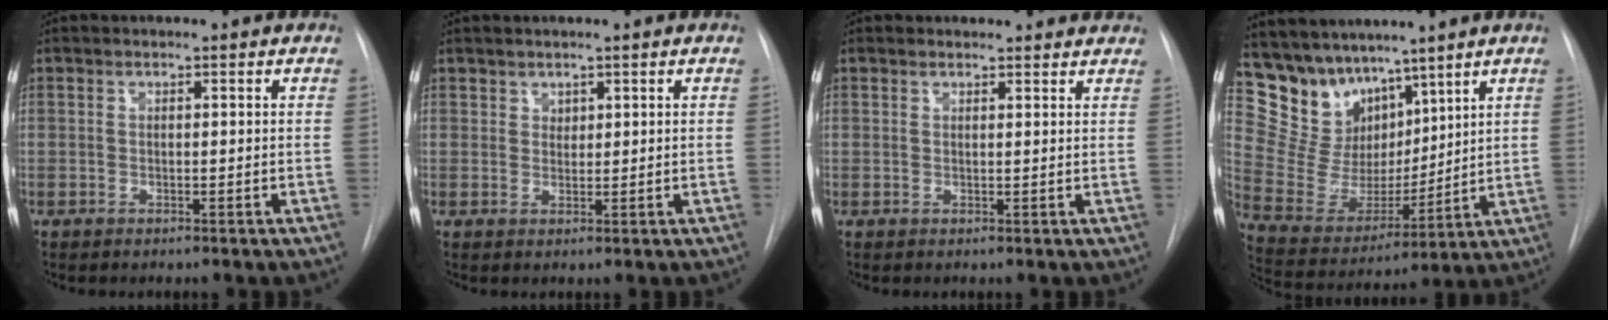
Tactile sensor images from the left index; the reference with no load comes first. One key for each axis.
{"total": 1.2, "fx": 0.9, "fy": 0.8, "fz": 0.2, "tx": 0.004, "ty": 0.001, "tz": 0.015}
{"total": 5.2, "fx": 5.0, "fy": 1.5, "fz": 0.2, "tx": 0.011, "ty": 0.007, "tz": 0.044}
{"total": 12.2, "fx": 9.9, "fy": 6.6, "fz": 2.8, "tx": -0.070, "ty": 0.027, "tz": 0.203}